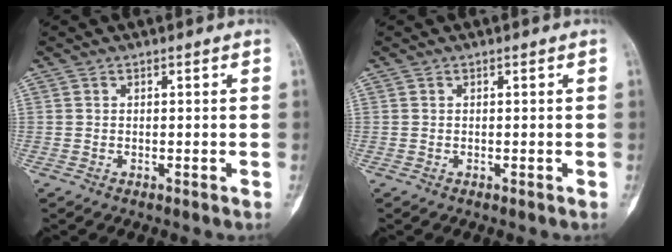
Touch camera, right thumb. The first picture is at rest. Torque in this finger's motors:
{"motor_torque": [-0.04, 0.05, -0.20, -0.12, 0.00]}